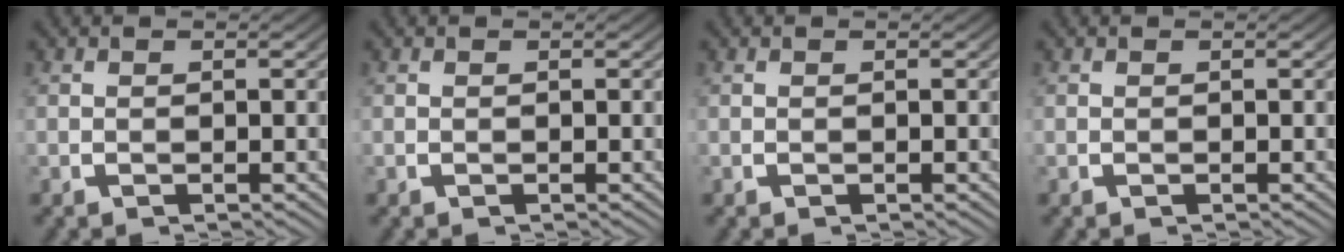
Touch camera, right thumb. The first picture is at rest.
{"total": 0.0}
{"total": 0.0}
{"total": 0.0}